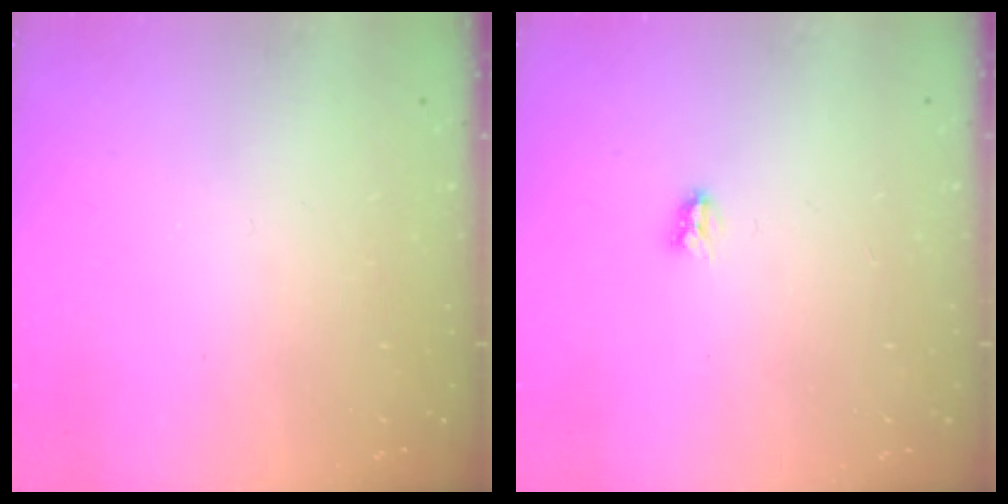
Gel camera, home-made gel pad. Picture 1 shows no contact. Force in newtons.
{"total": 2.9, "press": 2.9, "slide": 0.3}